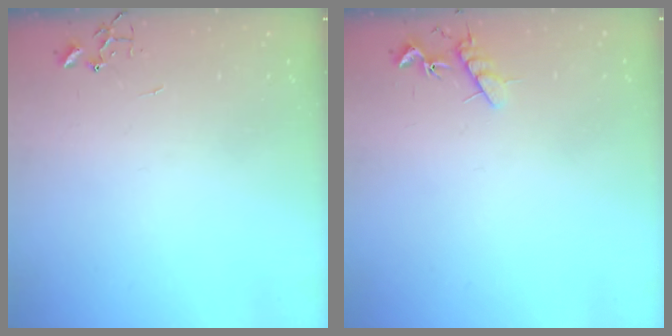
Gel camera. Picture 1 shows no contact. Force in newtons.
{"total": 7.0, "press": 6.9, "slide": 0.6}